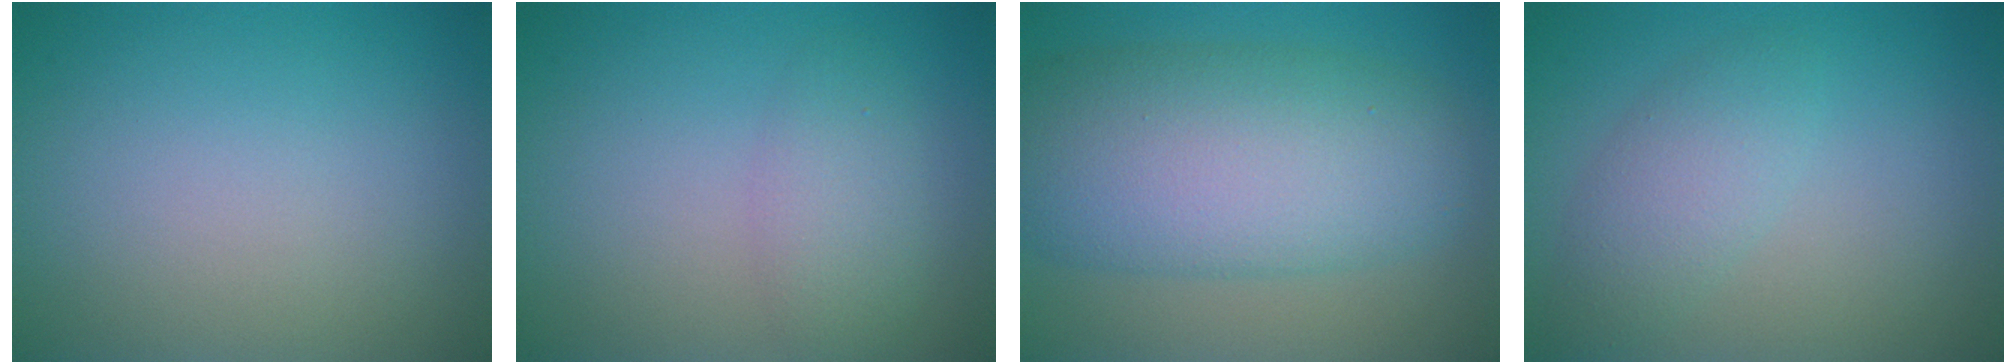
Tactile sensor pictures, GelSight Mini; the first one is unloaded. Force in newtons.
{"total": 2.5, "press": 2.5, "slide": 0.1}
{"total": 10.1, "press": 10.1, "slide": 0.3}
{"total": 2.9, "press": 2.9, "slide": 0.2}